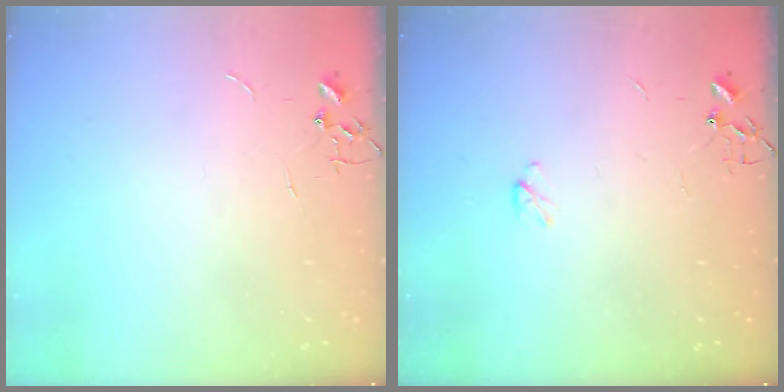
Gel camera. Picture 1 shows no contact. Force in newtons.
{"total": 2.9, "press": 2.9, "slide": 0.5}